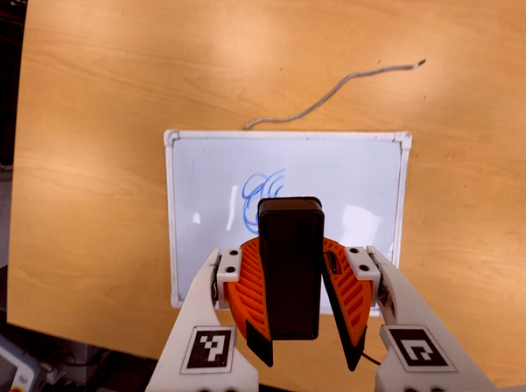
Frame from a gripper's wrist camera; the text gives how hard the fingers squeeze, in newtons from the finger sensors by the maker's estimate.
{"total": 10.0, "left": 9.3, "right": 10.7}